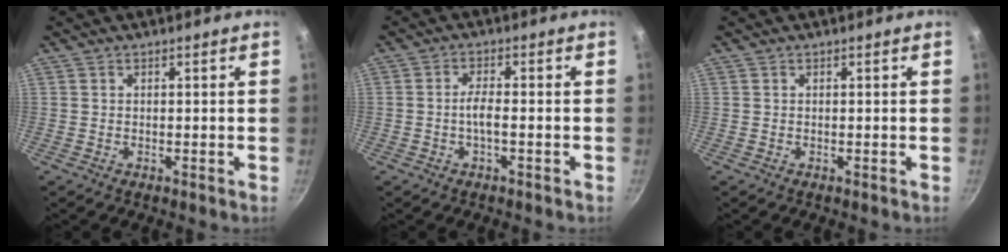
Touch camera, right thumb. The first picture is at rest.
{"total": 3.0, "force": [-0.9, 0.8, 2.8], "torque": [-0.061, 0.015, -0.022]}
{"total": 0.0}